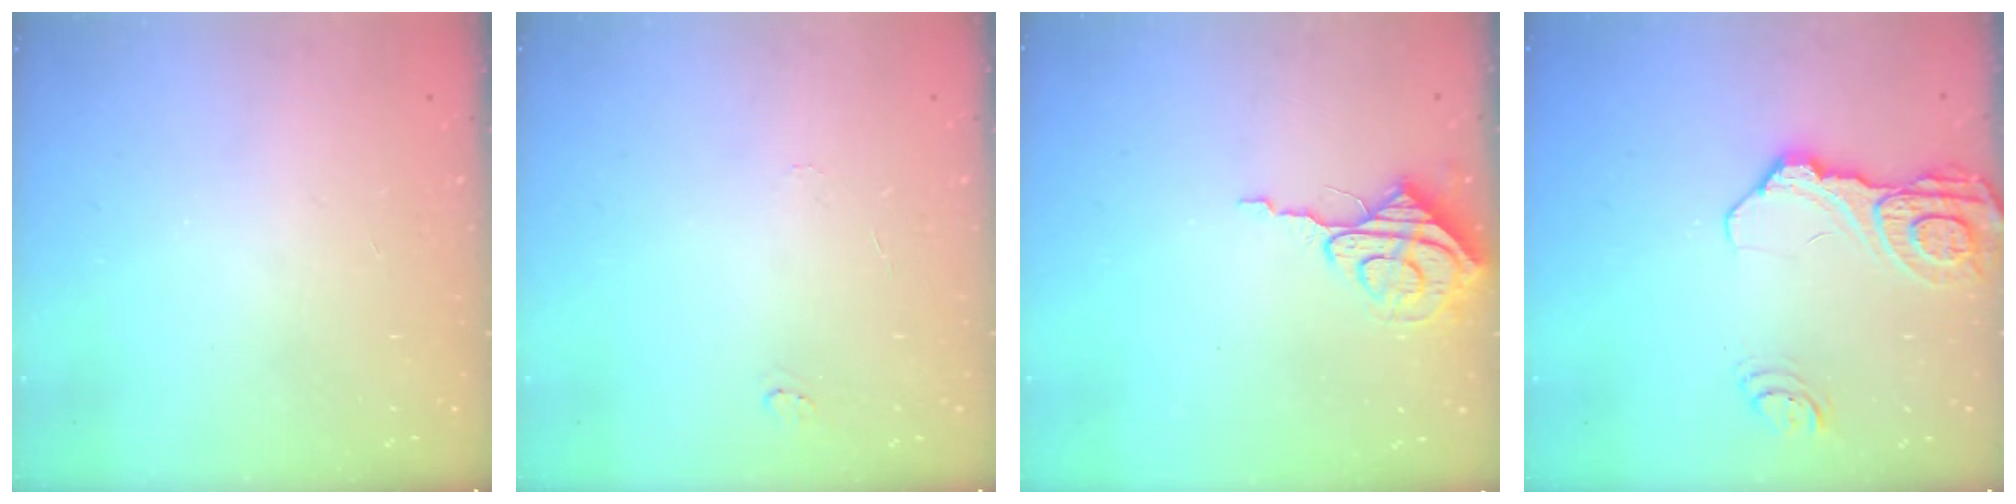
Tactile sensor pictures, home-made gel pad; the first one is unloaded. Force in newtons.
{"total": 3.8, "press": 3.8, "slide": 0.4}
{"total": 7.9, "press": 7.9, "slide": 0.6}
{"total": 14.5, "press": 14.4, "slide": 1.7}